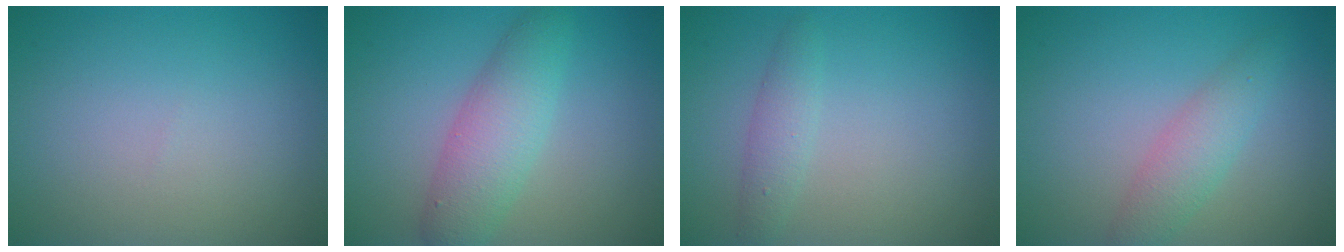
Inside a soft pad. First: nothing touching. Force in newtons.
{"total": 4.6, "press": 4.6, "slide": 0.1}
{"total": 1.7, "press": 1.7, "slide": 0.1}
{"total": 2.8, "press": 2.8, "slide": 0.1}